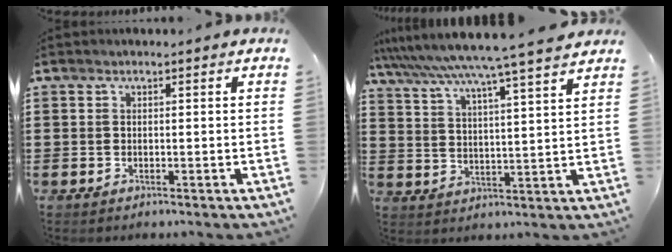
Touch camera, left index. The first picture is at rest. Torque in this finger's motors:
{"motor_torque": [1.10, -1.04, 0.91, 0.21]}